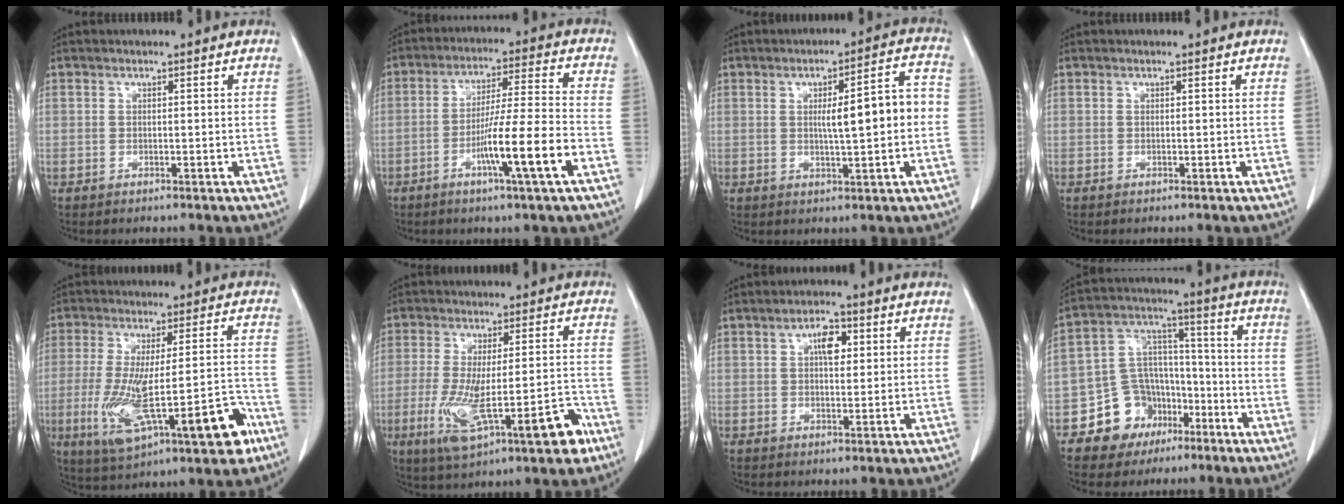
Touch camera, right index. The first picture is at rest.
{"total": 11.7, "force": [-4.8, -0.7, 10.7], "torque": [-0.185, -0.005, -0.083]}
{"total": 8.6, "force": [-0.3, 1.1, 8.5], "torque": [-0.118, 0.021, -0.003]}
{"total": 0.0}
{"total": 17.9, "force": [-6.6, 3.8, 16.2], "torque": [-0.266, 0.002, -0.087]}
{"total": 14.4, "force": [-5.9, 3.0, 12.8], "torque": [-0.215, 0.001, -0.081]}
{"total": 4.0, "force": [1.3, 1.8, 3.4], "torque": [-0.056, 0.007, 0.018]}
{"total": 11.1, "force": [-5.8, 9.0, 3.0], "torque": [-0.051, 0.053, -0.089]}